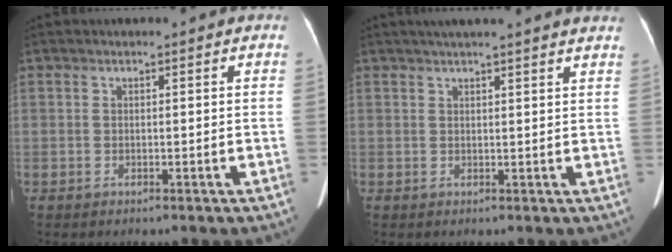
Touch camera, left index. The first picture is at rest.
{"total": 13.3, "force": [11.9, 1.0, 5.9], "torque": [-0.081, 0.034, 0.139]}